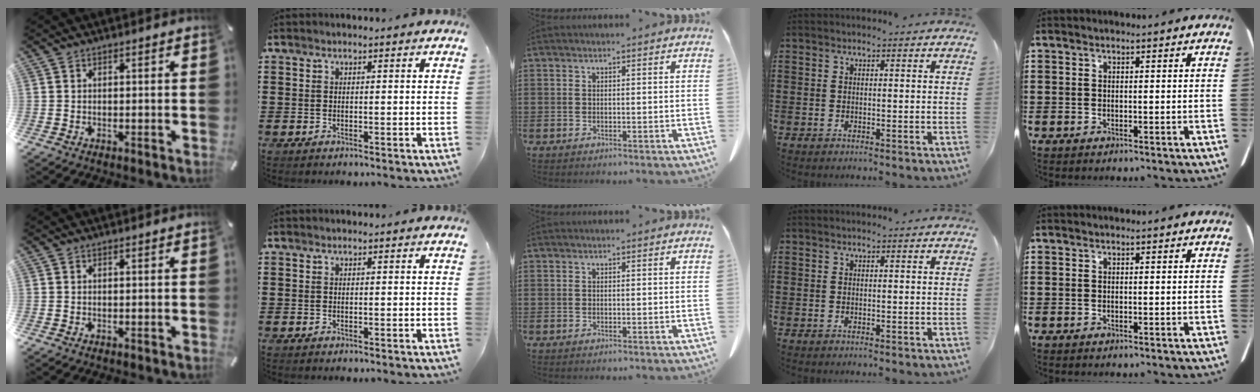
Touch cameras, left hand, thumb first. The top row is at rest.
{}